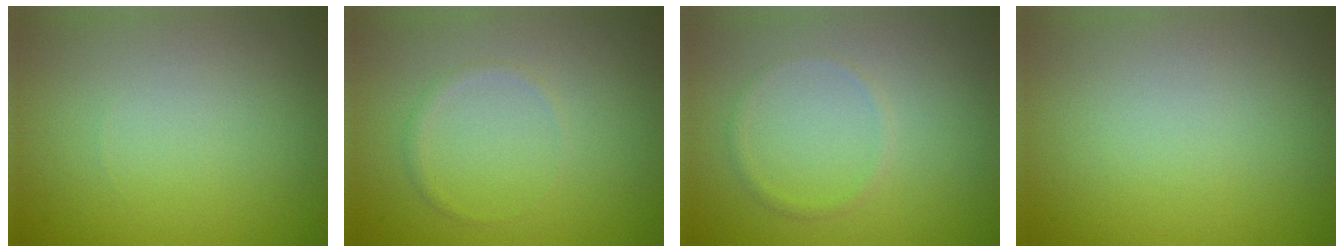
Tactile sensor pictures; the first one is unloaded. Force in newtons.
{"total": 0.7, "press": 0.7, "slide": 0.0}
{"total": 0.7, "press": 0.7, "slide": 0.1}
{"total": 0.0}